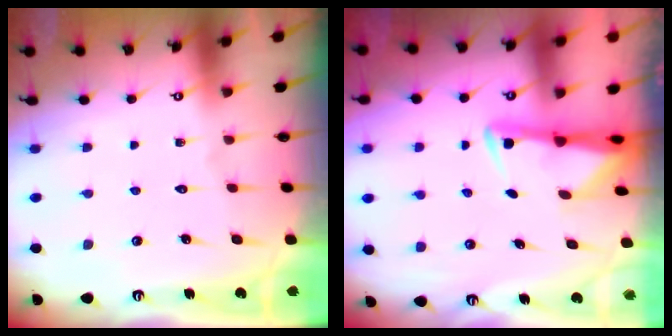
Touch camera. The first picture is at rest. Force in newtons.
{"total": 2.8, "press": 2.8, "slide": 0.4}